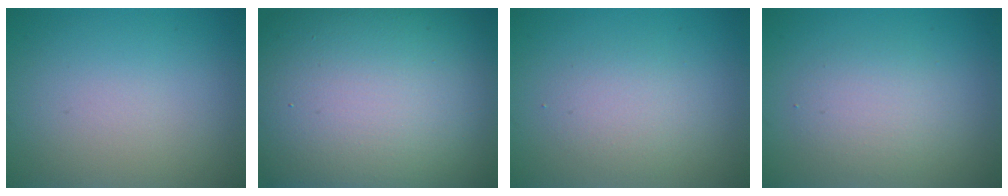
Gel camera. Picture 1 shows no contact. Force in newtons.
{"total": 21.0, "press": 20.9, "slide": 1.1}
{"total": 2.2, "press": 2.2, "slide": 0.2}
{"total": 2.7, "press": 2.7, "slide": 0.3}